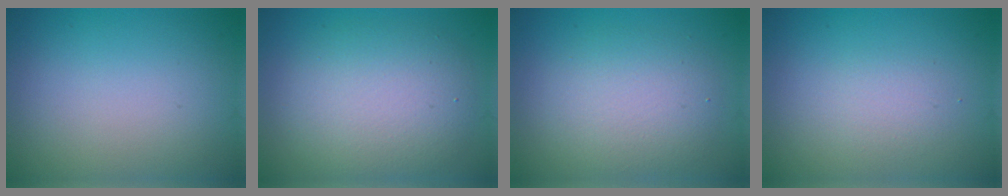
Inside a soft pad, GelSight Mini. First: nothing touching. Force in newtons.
{"total": 6.0, "press": 6.0, "slide": 0.5}
{"total": 4.2, "press": 4.2, "slide": 0.5}
{"total": 1.4, "press": 1.4, "slide": 0.0}